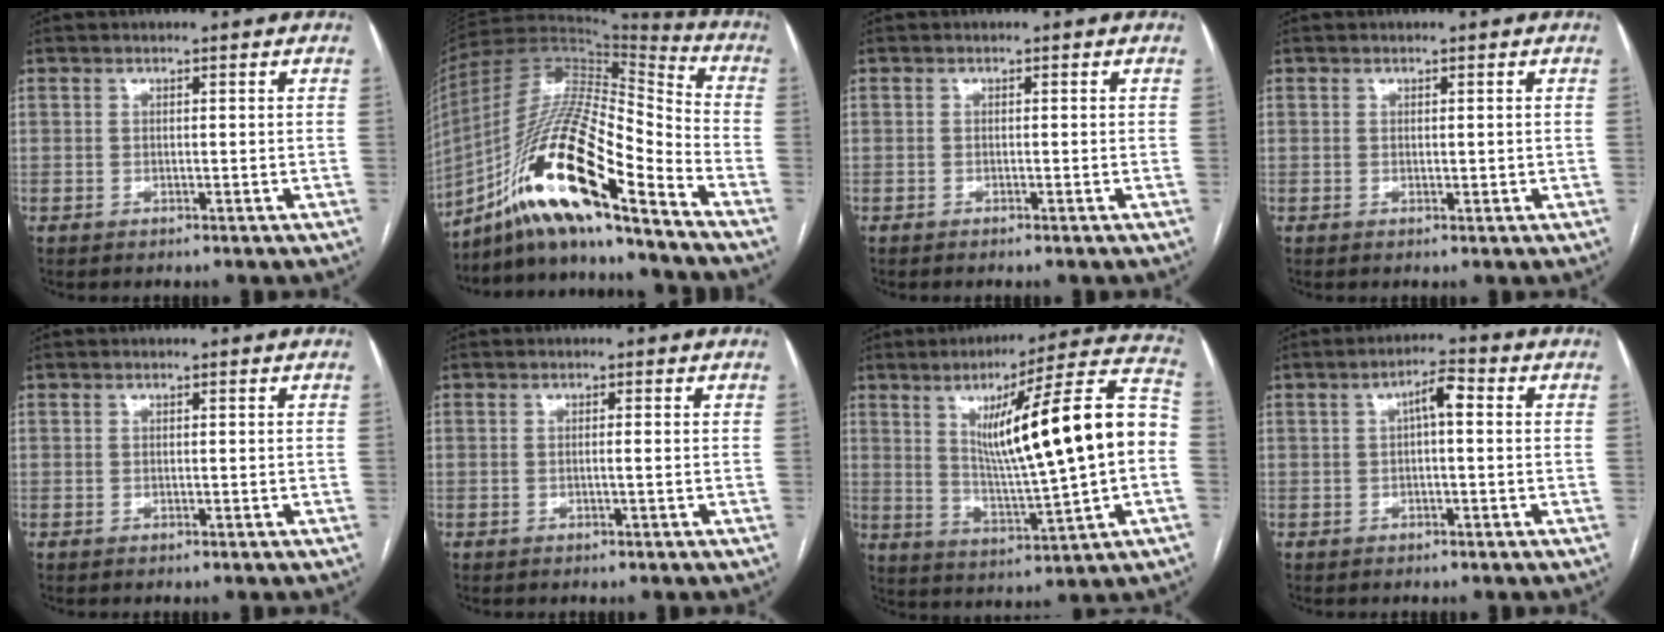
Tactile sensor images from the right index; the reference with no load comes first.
{"total": 20.4, "force": [-12.2, 2.8, 16.1], "torque": [-0.329, -0.004, -0.222]}
{"total": 0.5, "force": [-0.4, -0.1, 0.3], "torque": [-0.007, 0.001, -0.008]}
{"total": 0.7, "force": [0.1, 0.4, 0.5], "torque": [-0.008, -0.003, 0.004]}
{"total": 0.0}
{"total": 0.6, "force": [-0.1, -0.1, 0.6], "torque": [-0.009, 0.001, -0.002]}
{"total": 20.2, "force": [1.8, 1.2, 20.0], "torque": [-0.299, 0.023, 0.028]}
{"total": 3.9, "force": [0.5, 1.0, 3.7], "torque": [-0.062, 0.016, 0.007]}